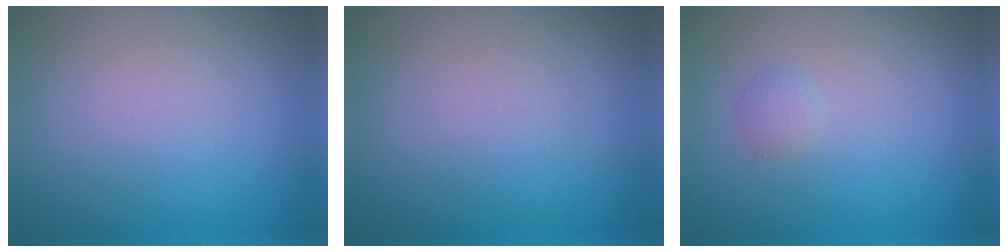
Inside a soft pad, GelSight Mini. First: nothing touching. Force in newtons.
{"total": 0.0}
{"total": 1.0, "press": 1.0, "slide": 0.1}